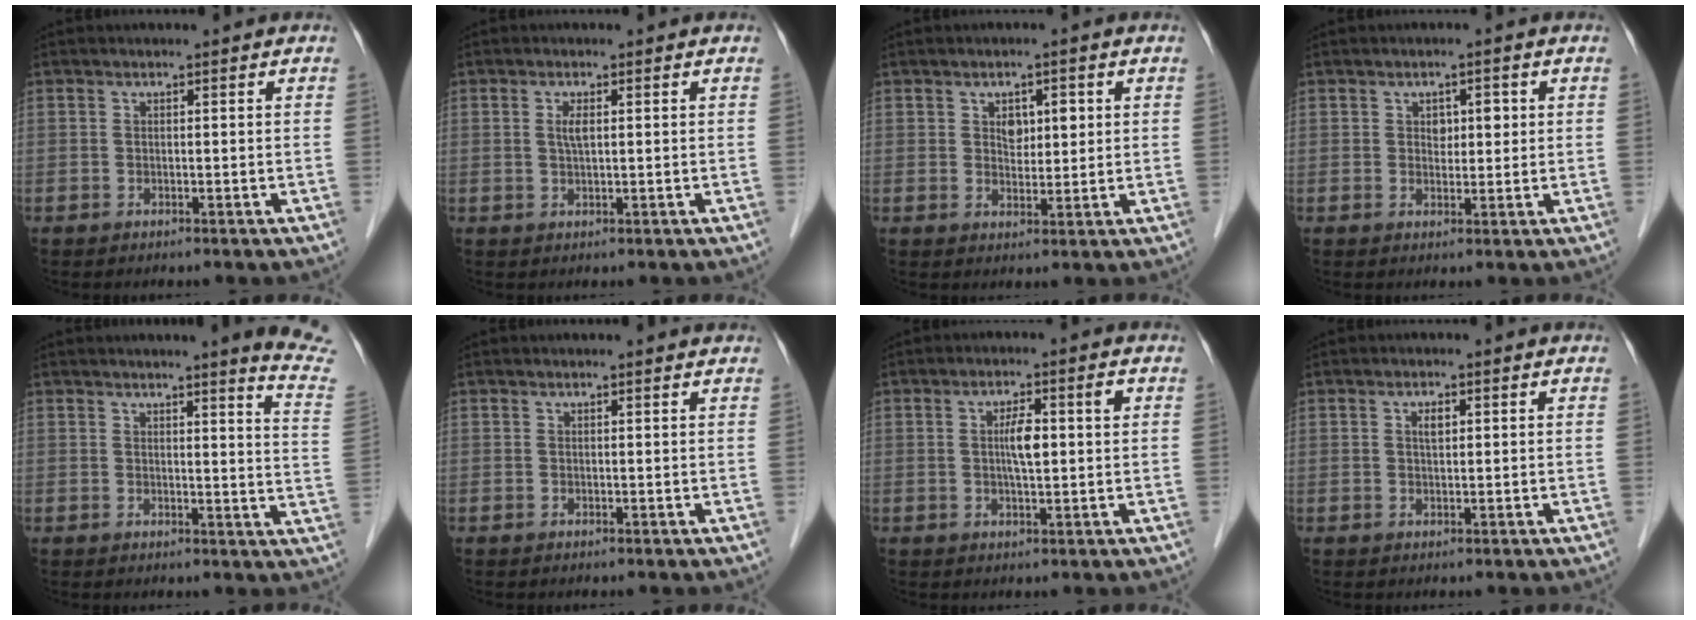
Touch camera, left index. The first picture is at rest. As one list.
[{"total": 1.7, "force": [0.4, 0.4, 1.7], "torque": [-0.038, 0.000, 0.009]}, {"total": 3.5, "force": [1.1, 2.1, 2.6], "torque": [-0.040, 0.007, 0.020]}, {"total": 2.7, "force": [0.7, 1.7, 2.0], "torque": [-0.028, 0.008, 0.010]}, {"total": 9.3, "force": [8.3, -1.5, 3.7], "torque": [-0.037, -0.073, 0.066]}, {"total": 1.9, "force": [1.8, 0.1, 0.4], "torque": [-0.013, 0.008, 0.016]}, {"total": 5.4, "force": [0.8, 1.0, 5.3], "torque": [-0.100, 0.018, 0.012]}, {"total": 1.5, "force": [0.5, 0.6, 1.3], "torque": [-0.026, 0.004, 0.010]}]